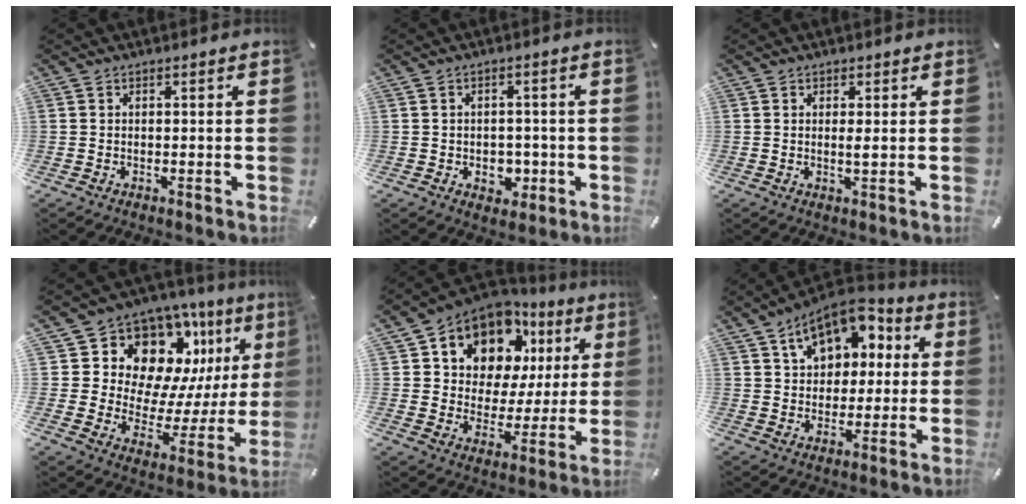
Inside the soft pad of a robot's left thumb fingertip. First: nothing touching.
{"total": 4.5, "force": [-0.9, 3.9, 2.2], "torque": [-0.014, -0.002, -0.019]}
{"total": 1.4, "force": [0.5, 0.5, 1.2], "torque": [-0.026, 0.000, 0.008]}
{"total": 13.7, "force": [9.1, 9.2, 4.7], "torque": [-0.062, -0.099, 0.160]}
{"total": 11.3, "force": [7.4, 7.8, 3.4], "torque": [-0.083, -0.060, 0.139]}
{"total": 12.3, "force": [6.1, 9.1, 5.7], "torque": [-0.087, -0.036, 0.110]}